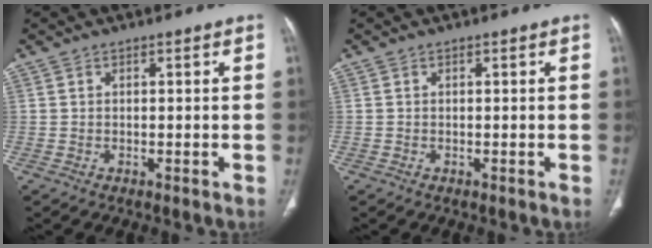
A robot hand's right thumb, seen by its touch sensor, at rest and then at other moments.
{"total": 0.0}